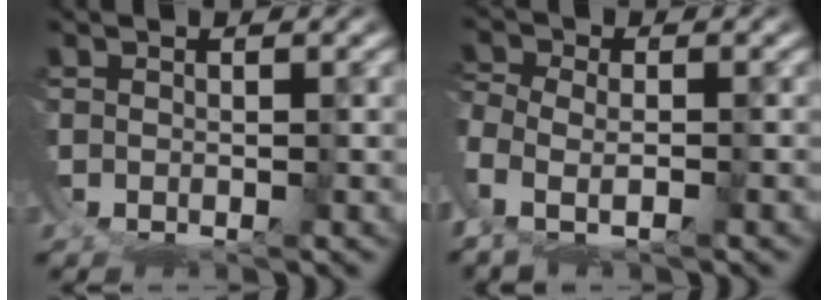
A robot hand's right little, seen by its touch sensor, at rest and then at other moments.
{"total": 2.7, "force": [-0.6, 1.4, 2.2], "torque": [-0.072, -0.018, -0.001]}